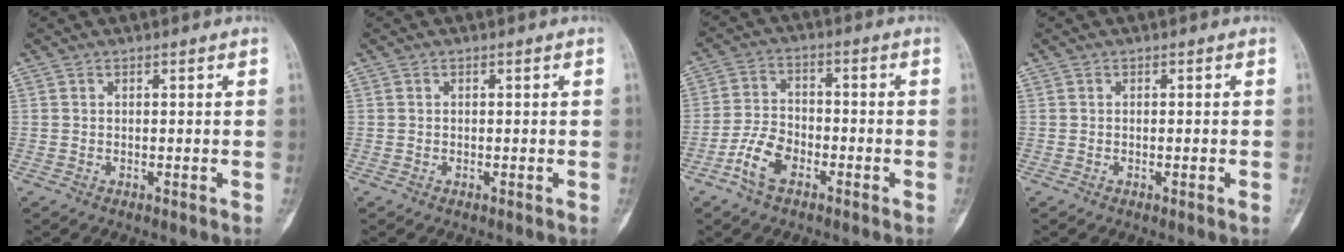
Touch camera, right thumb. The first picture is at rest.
{"total": 0.0}
{"total": 7.1, "force": [-3.9, 4.1, 4.2], "torque": [-0.079, 0.023, -0.080]}
{"total": 1.2, "force": [-0.3, 0.1, 1.2], "torque": [-0.020, 0.000, -0.002]}